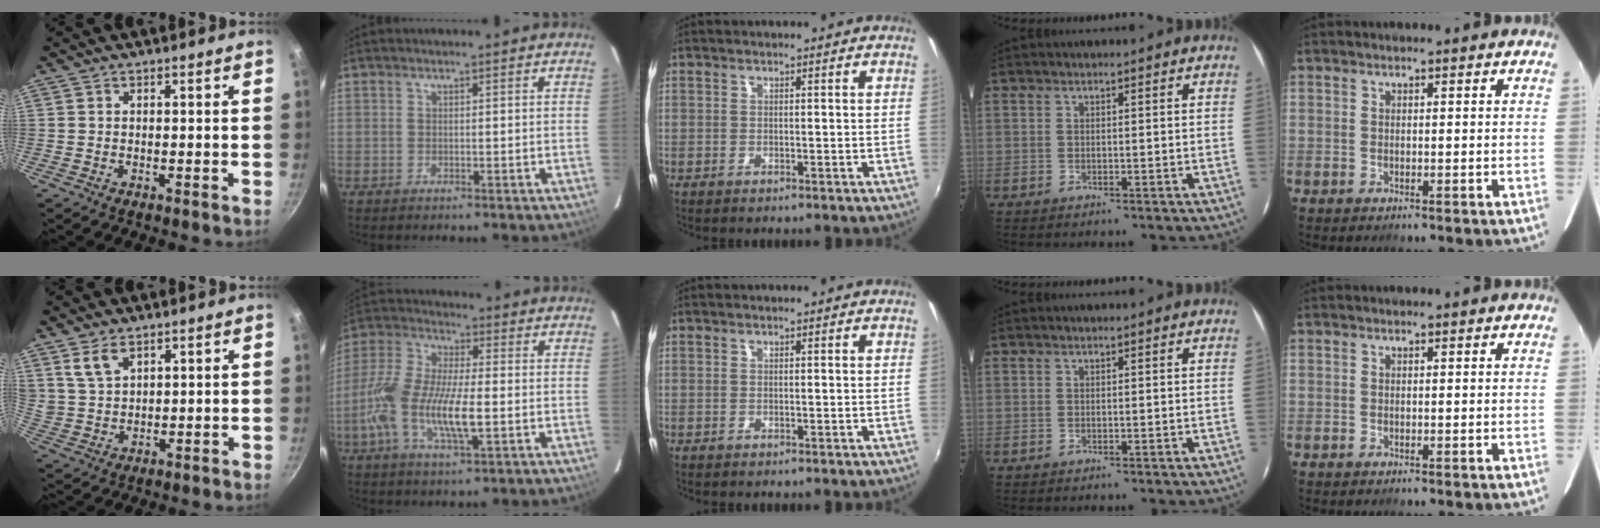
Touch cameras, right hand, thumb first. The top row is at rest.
{"thumb": {"total": 5.9, "force": [3.5, 3.3, 3.4], "torque": [-0.058, -0.014, 0.078]}, "index": {"total": 14.5, "force": [-3.4, 4.6, 13.3], "torque": [-0.281, -0.005, -0.070]}}